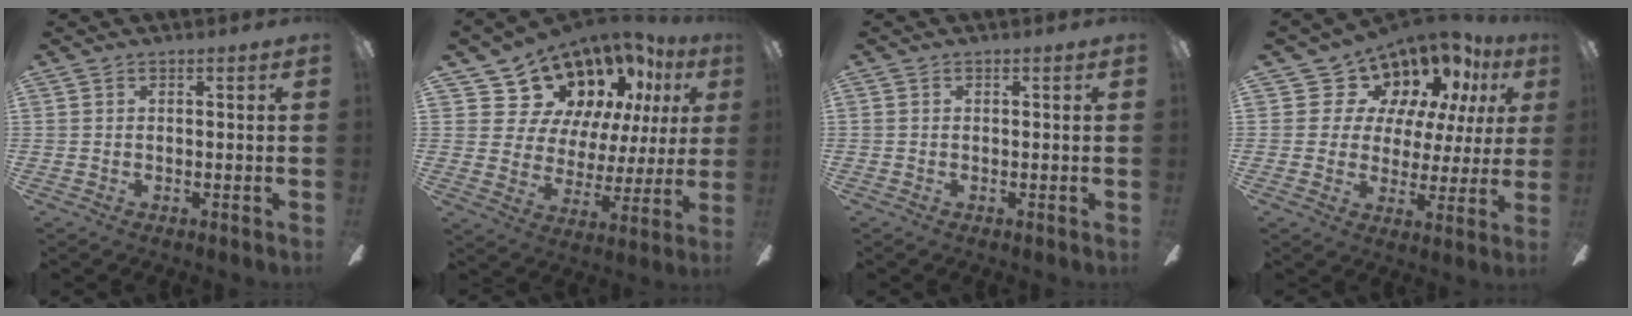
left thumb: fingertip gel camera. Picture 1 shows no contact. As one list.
[{"total": 16.4, "force": [12.1, 10.0, 4.7], "torque": [-0.098, -0.090, 0.237]}, {"total": 0.0}, {"total": 13.0, "force": [9.4, 8.5, 3.1], "torque": [-0.067, -0.072, 0.177]}]